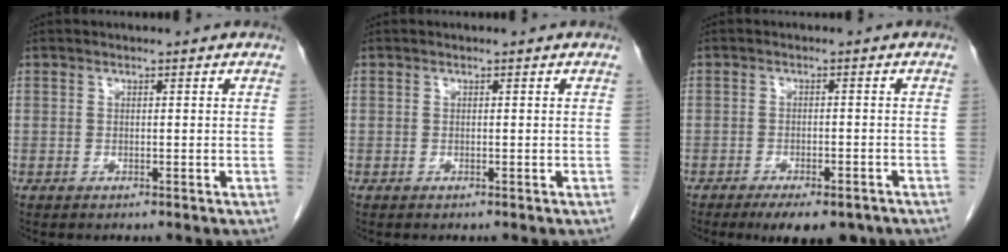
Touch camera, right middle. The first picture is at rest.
{"total": 0.0}
{"total": 8.6, "force": [-6.4, 3.0, 4.8], "torque": [-0.059, -0.004, -0.090]}